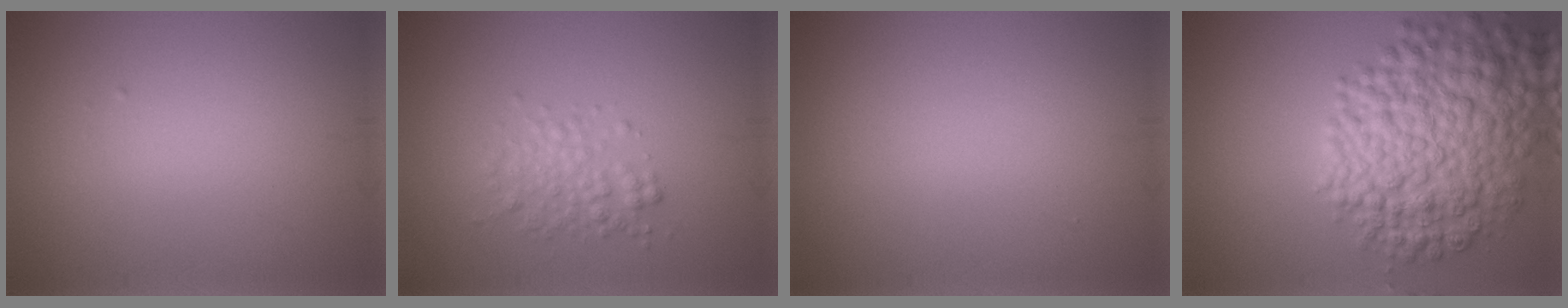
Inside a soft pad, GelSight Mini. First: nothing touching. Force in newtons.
{"total": 2.6, "press": 2.6, "slide": 0.0}
{"total": 0.0}
{"total": 9.7, "press": 9.7, "slide": 0.2}